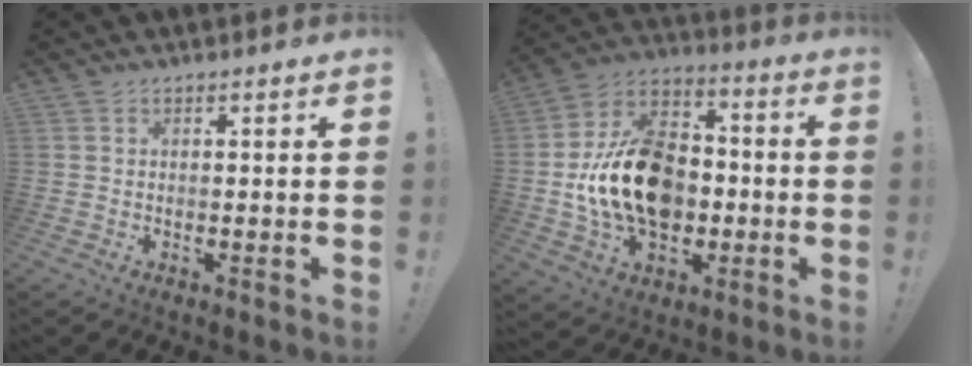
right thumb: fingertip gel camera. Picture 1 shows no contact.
{"total": 21.6, "force": [-2.3, 15.4, 15.0], "torque": [-0.254, 0.028, -0.026]}